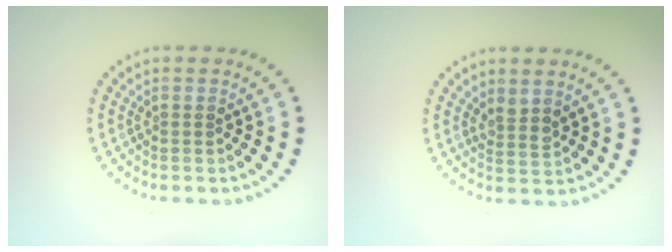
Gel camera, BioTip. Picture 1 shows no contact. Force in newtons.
{"total": 1.4, "press": 1.1, "slide": 0.9}